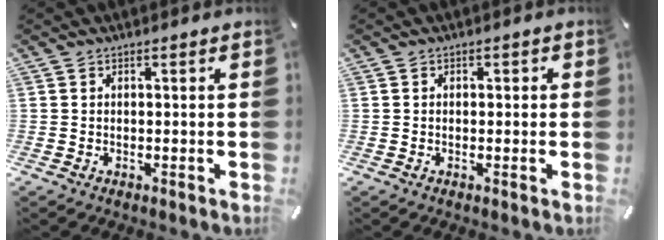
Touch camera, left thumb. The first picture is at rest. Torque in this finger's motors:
{"motor_torque": [-0.14, -0.43, -0.05, 0.18, 0.00]}